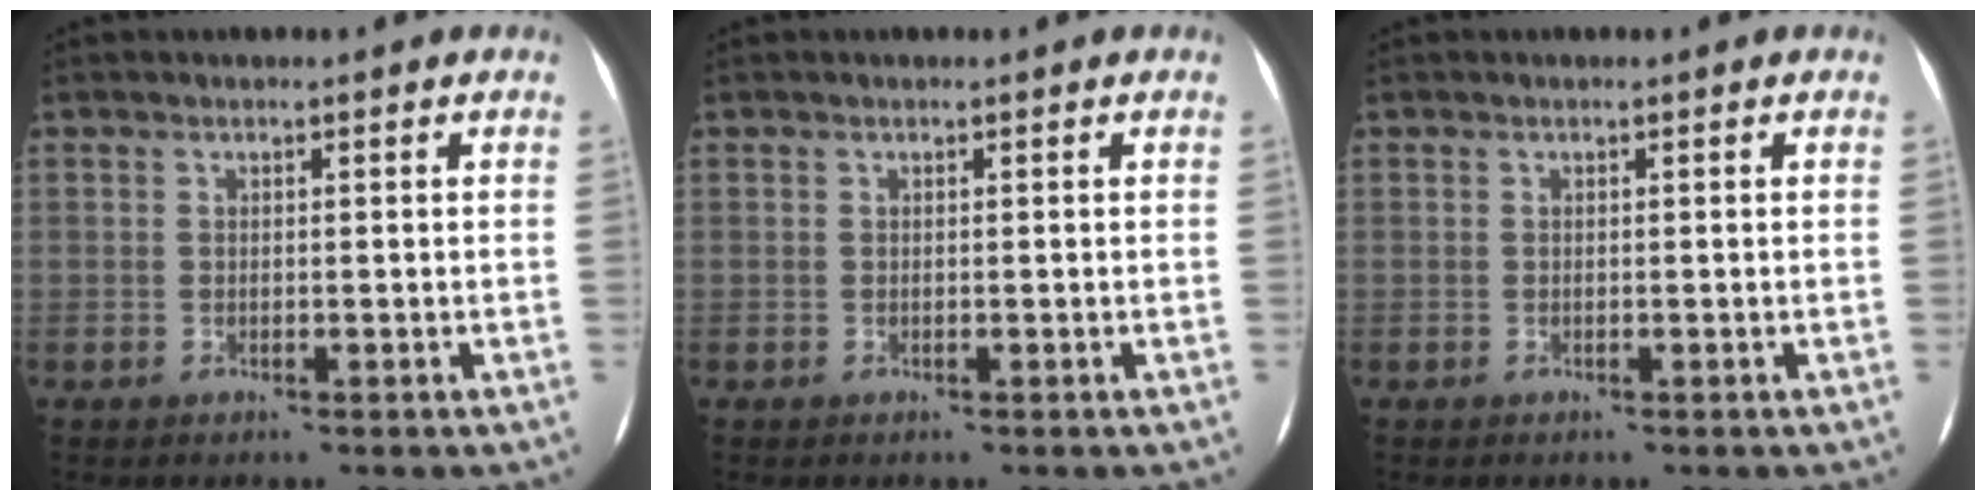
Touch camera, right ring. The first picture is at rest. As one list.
[{"total": 0.0}, {"total": 0.0}]